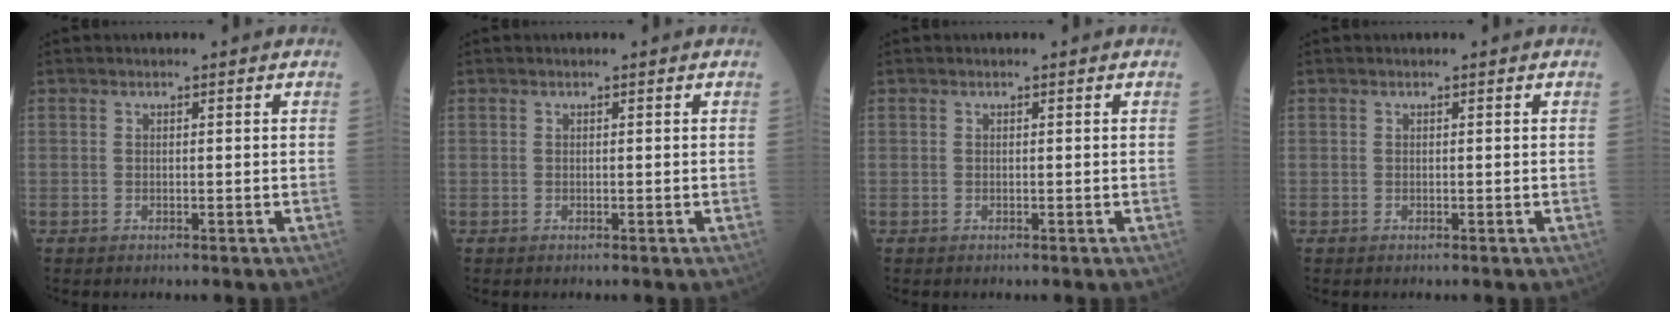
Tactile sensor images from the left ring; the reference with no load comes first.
{"total": 0.0}
{"total": 0.0}
{"total": 0.0}